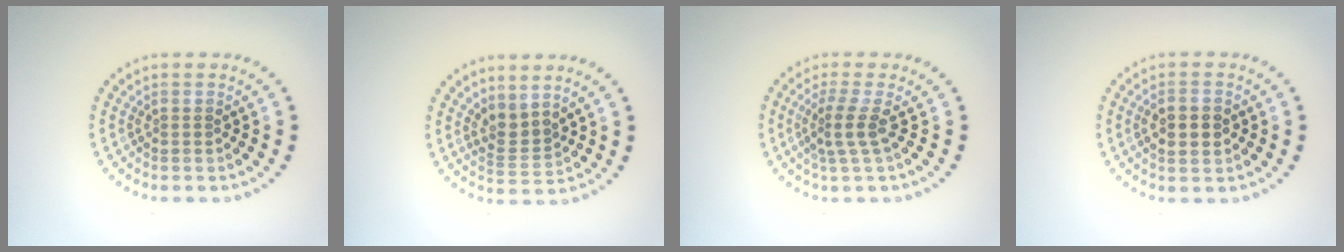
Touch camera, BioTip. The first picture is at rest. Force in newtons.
{"total": 2.2, "press": 1.5, "slide": 1.6}
{"total": 2.5, "press": 1.8, "slide": 1.7}
{"total": 2.5, "press": 2.5, "slide": 0.1}